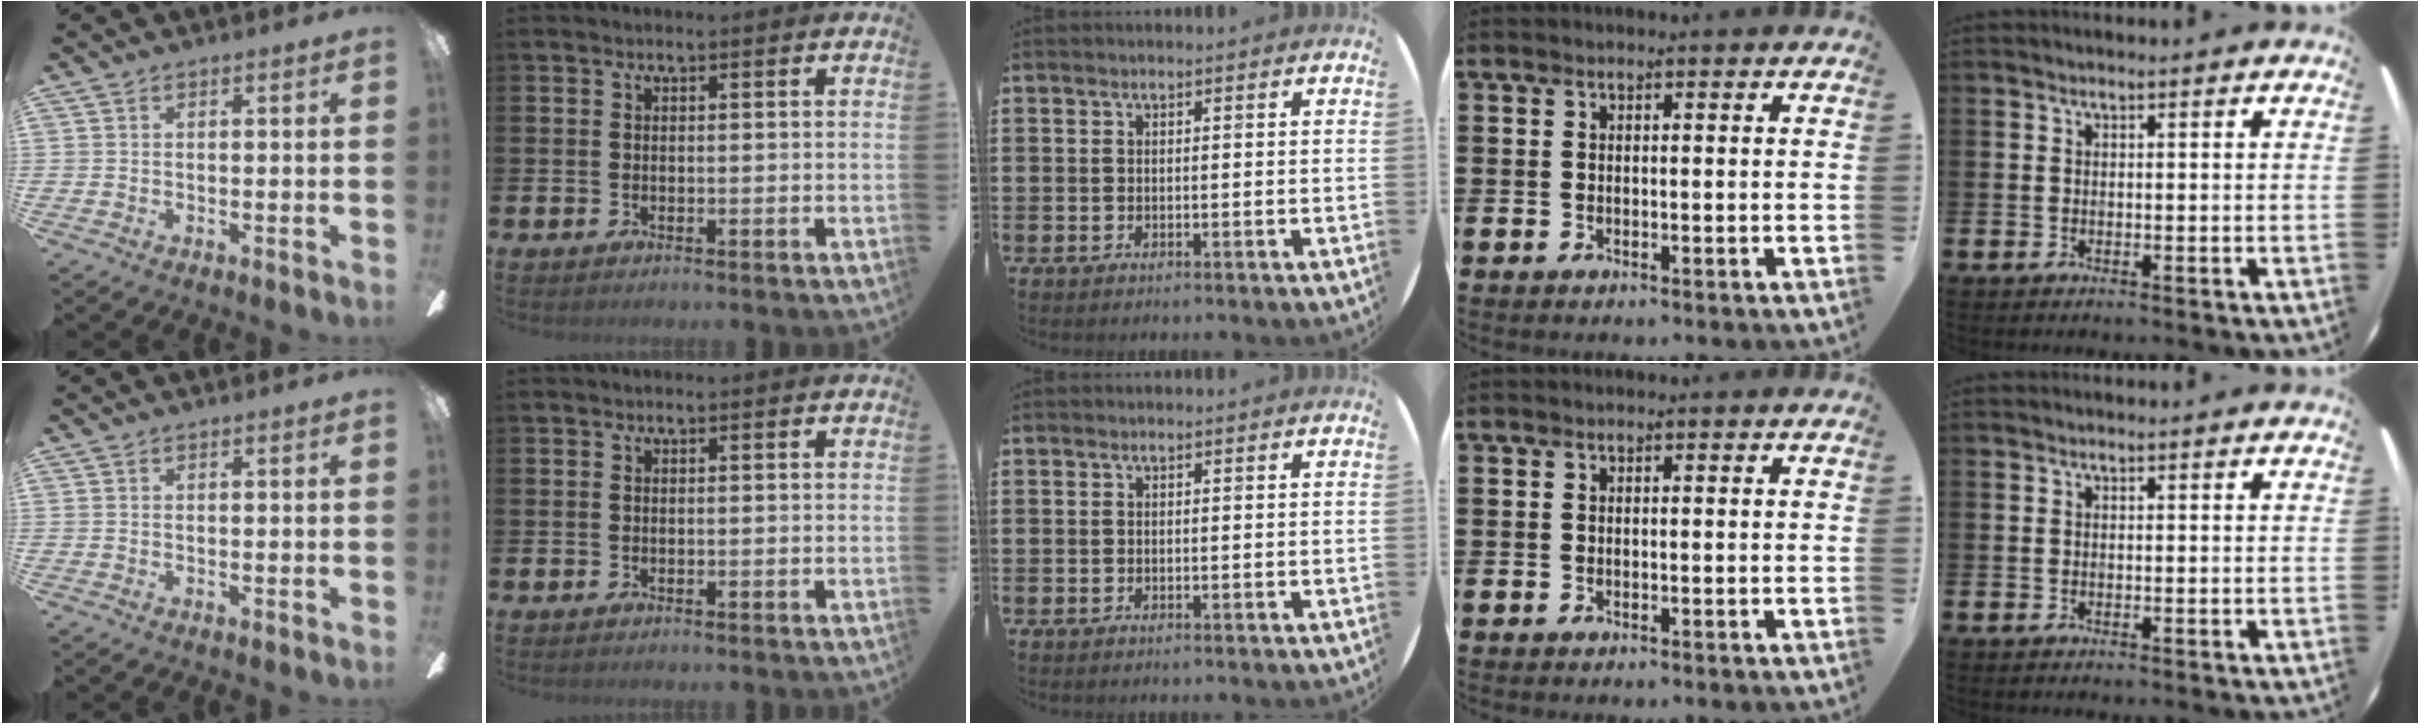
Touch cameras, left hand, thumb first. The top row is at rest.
{}